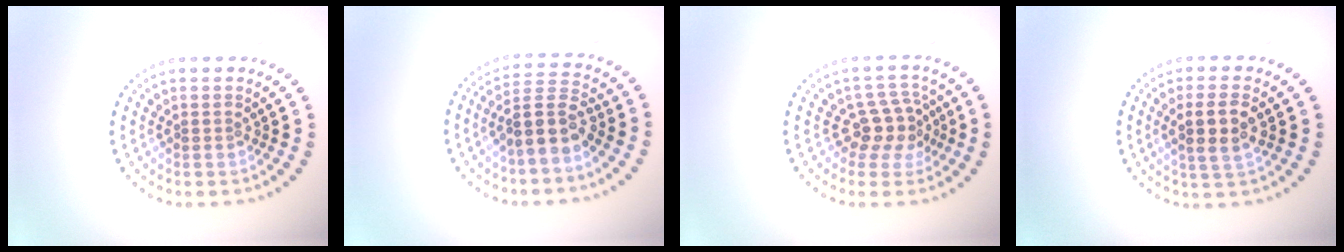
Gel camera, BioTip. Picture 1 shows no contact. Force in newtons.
{"total": 3.8, "press": 3.4, "slide": 1.6}
{"total": 3.2, "press": 2.8, "slide": 1.5}
{"total": 3.0, "press": 2.9, "slide": 1.0}